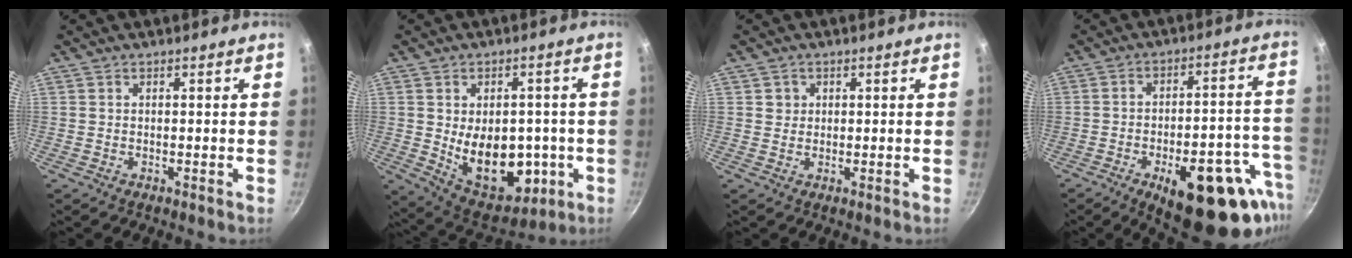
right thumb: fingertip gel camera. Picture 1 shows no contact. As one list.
[{"total": 16.3, "force": [-2.1, 10.8, 12.0], "torque": [-0.129, -0.011, -0.004]}, {"total": 1.8, "force": [0.5, 1.7, 0.3], "torque": [0.006, 0.004, 0.006]}, {"total": 25.4, "force": [-11.5, 10.5, 20.1], "torque": [-0.222, 0.045, -0.146]}]